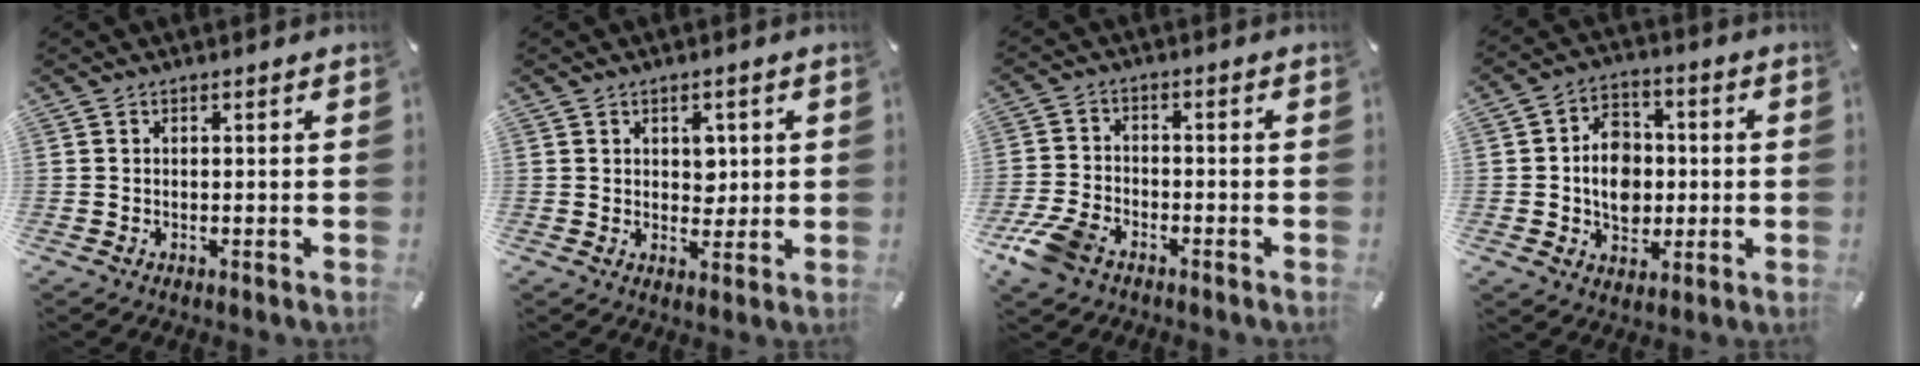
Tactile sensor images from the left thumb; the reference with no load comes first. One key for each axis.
{"total": 4.2, "fx": 1.1, "fy": 3.4, "fz": 2.1, "tx": -0.008, "ty": -0.009, "tz": 0.010}
{"total": 8.2, "fx": -5.4, "fy": 4.6, "fz": 4.1, "tx": -0.100, "ty": 0.018, "tz": -0.105}
{"total": 10.2, "fx": -0.6, "fy": 8.4, "fz": 5.8, "tx": -0.103, "ty": 0.016, "tz": -0.008}